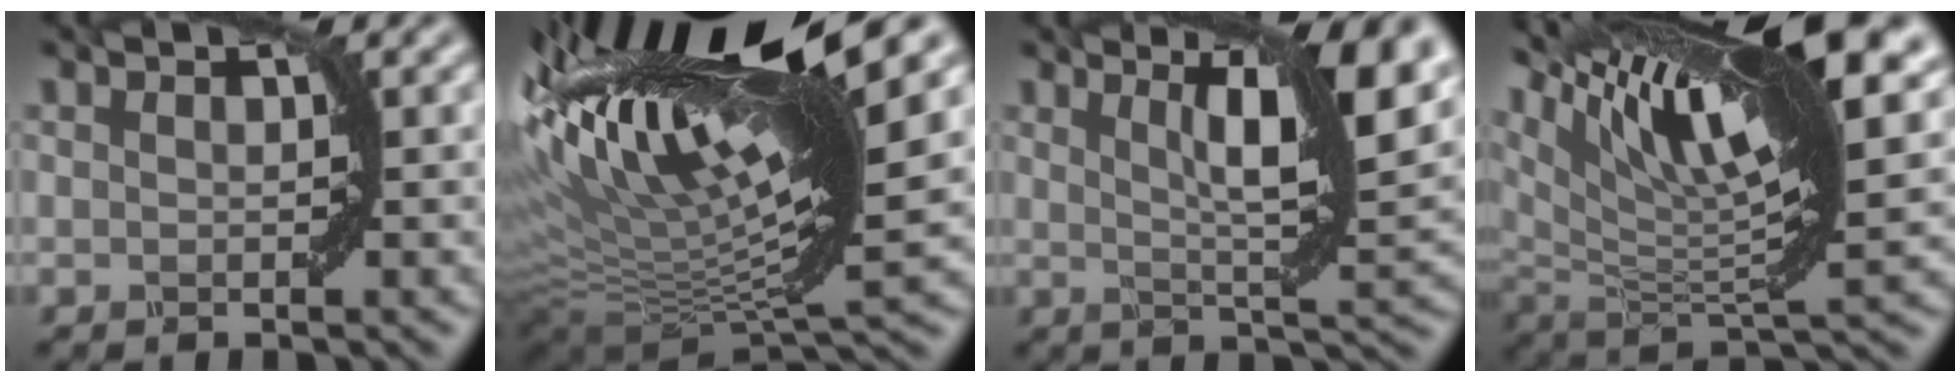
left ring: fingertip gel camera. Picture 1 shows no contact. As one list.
[{"total": 15.5, "force": [6.3, 4.5, 13.4], "torque": [-0.255, 0.019, 0.110]}, {"total": 9.2, "force": [3.7, 1.9, 8.2], "torque": [-0.109, 0.004, 0.062]}, {"total": 14.9, "force": [8.5, 3.6, 11.8], "torque": [-0.213, 0.027, 0.158]}]